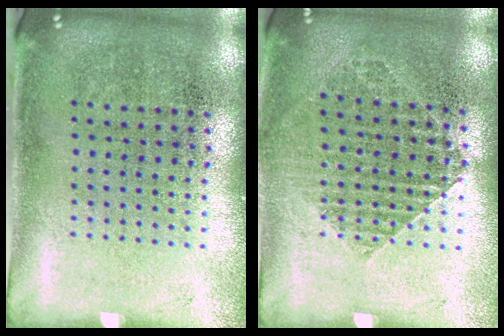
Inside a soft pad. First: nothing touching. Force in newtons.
{"total": 1.2, "press": 1.2, "slide": 0.4}